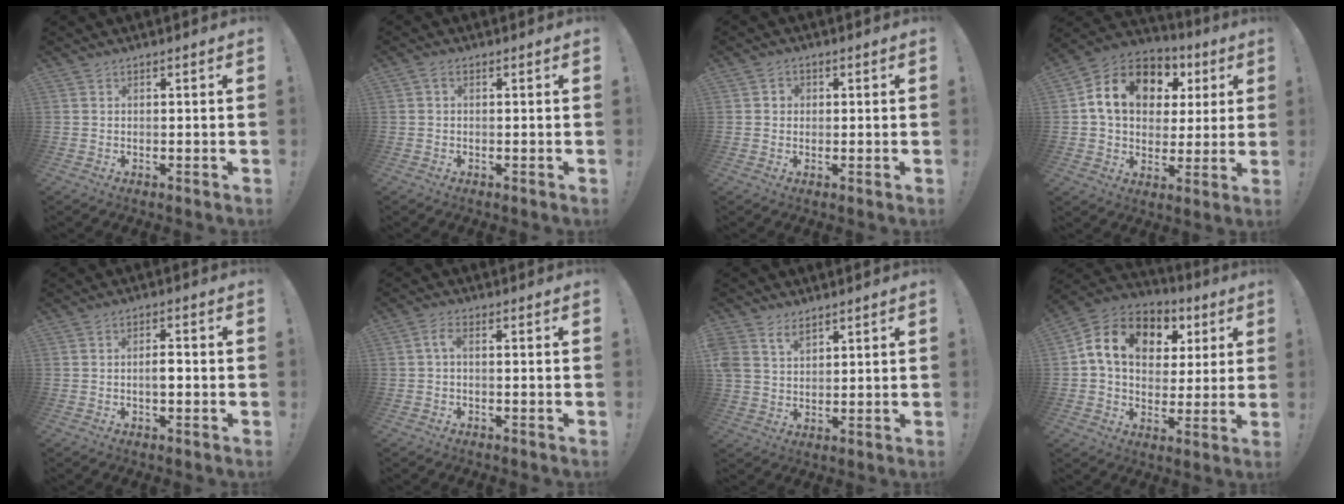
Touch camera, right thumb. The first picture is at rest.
{"total": 1.1, "force": [-0.2, 0.6, 0.9], "torque": [-0.021, 0.004, -0.002]}
{"total": 2.2, "force": [-0.1, 2.0, 0.9], "torque": [-0.011, 0.005, -0.002]}
{"total": 16.4, "force": [5.8, 12.2, 9.3], "torque": [-0.148, -0.015, 0.116]}
{"total": 3.4, "force": [-0.8, 1.3, 3.0], "torque": [-0.044, 0.006, -0.016]}
{"total": 2.9, "force": [-0.3, 0.7, 2.8], "torque": [-0.070, 0.000, -0.011]}
{"total": 5.8, "force": [3.8, 3.7, 2.4], "torque": [-0.053, -0.011, 0.076]}
{"total": 14.8, "force": [5.1, 11.0, 8.6], "torque": [-0.131, -0.012, 0.096]}